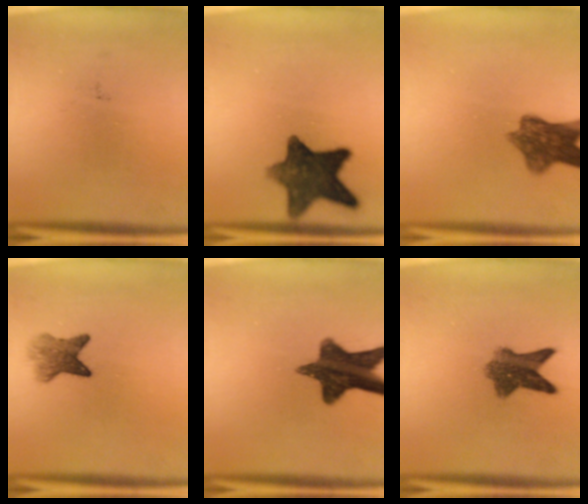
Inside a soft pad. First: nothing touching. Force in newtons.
{"total": 11.5}
{"total": 7.8}
{"total": 4.4}
{"total": 13.0}
{"total": 6.9}